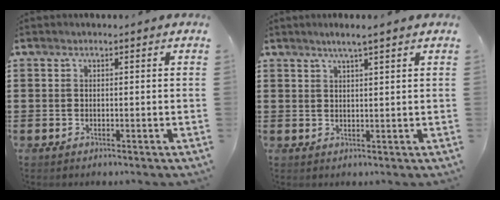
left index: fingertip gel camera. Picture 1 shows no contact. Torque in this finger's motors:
{"motor_torque": [-0.05, -0.18, 0.06, 0.01]}